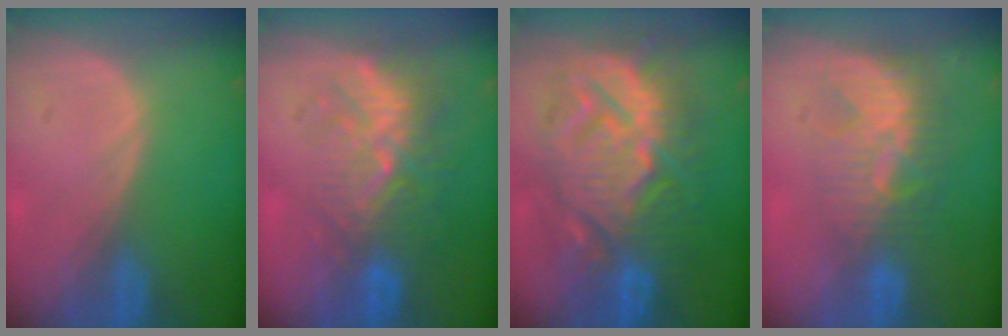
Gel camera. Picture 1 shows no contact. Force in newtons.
{"total": 9.4, "press": 8.7, "slide": 3.5}
{"total": 14.0, "press": 13.9, "slide": 1.4}
{"total": 8.9, "press": 7.7, "slide": 4.4}